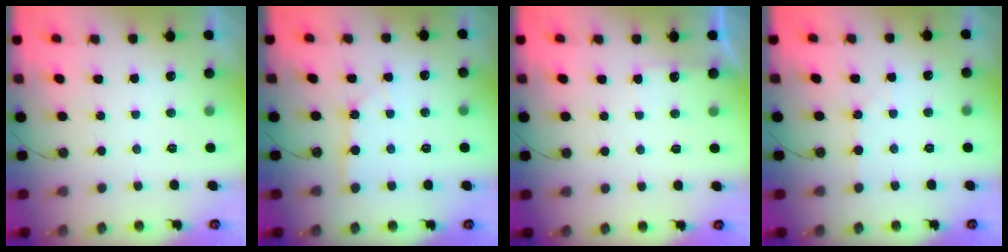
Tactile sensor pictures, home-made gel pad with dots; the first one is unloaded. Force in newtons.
{"total": 2.0, "press": 2.0, "slide": 0.1}
{"total": 3.3, "press": 3.2, "slide": 0.4}
{"total": 2.9, "press": 2.8, "slide": 0.5}